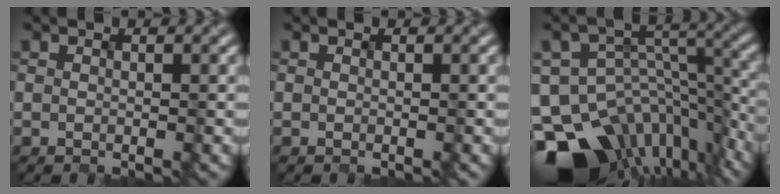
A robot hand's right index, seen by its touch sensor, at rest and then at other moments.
{"total": 0.0}
{"total": 13.4, "force": [-10.0, 6.8, 5.7], "torque": [-0.110, 0.015, -0.139]}